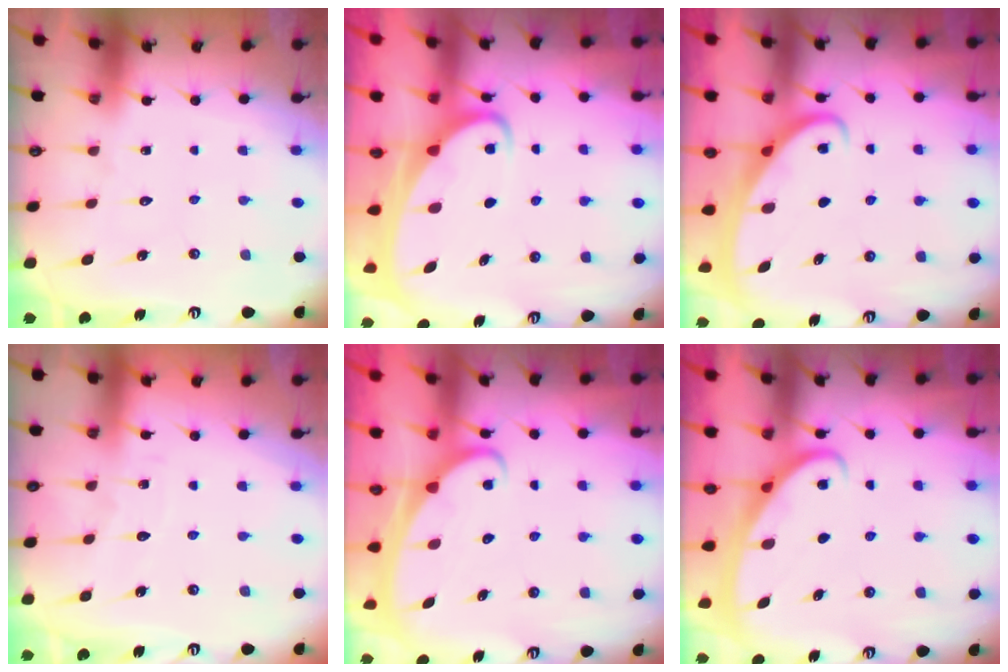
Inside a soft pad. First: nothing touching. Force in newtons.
{"total": 3.7, "press": 3.7, "slide": 0.4}
{"total": 2.5, "press": 2.5, "slide": 0.3}
{"total": 2.5, "press": 2.5, "slide": 0.2}
{"total": 2.3, "press": 2.3, "slide": 0.2}
{"total": 2.6, "press": 2.6, "slide": 0.4}